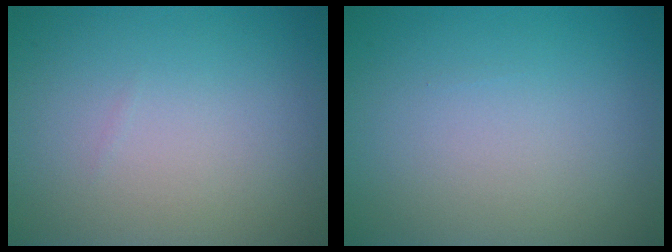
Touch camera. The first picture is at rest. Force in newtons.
{"total": 0.0}